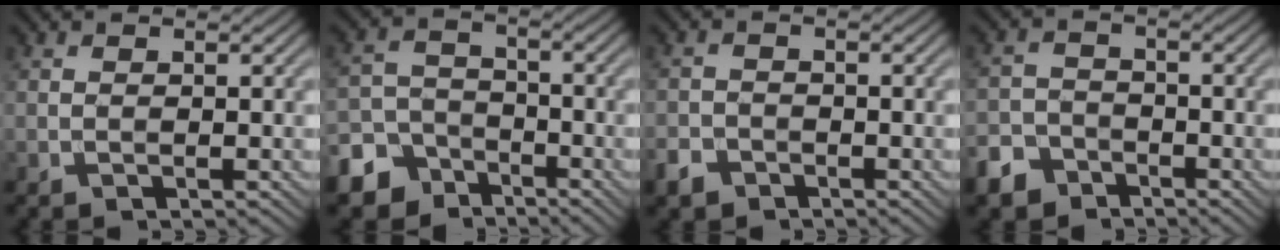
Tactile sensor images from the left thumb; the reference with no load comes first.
{"total": 8.1, "force": [-5.5, 5.5, 2.2], "torque": [-0.046, -0.013, -0.115]}
{"total": 2.9, "force": [-2.0, 1.9, 0.9], "torque": [-0.020, -0.006, -0.048]}
{"total": 5.2, "force": [-3.8, 3.2, 1.4], "torque": [-0.034, -0.002, -0.081]}